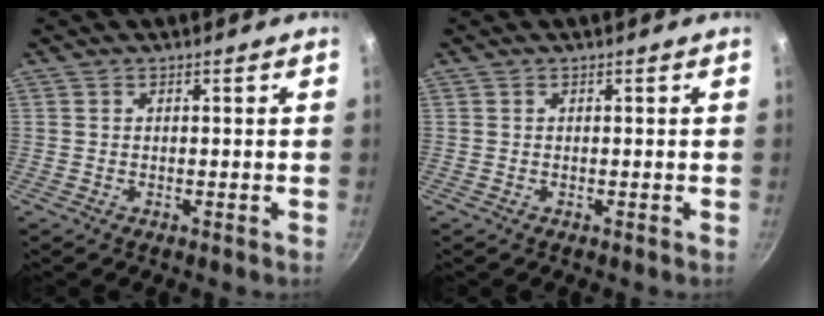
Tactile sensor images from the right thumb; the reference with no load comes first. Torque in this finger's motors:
{"motor_torque": [-0.03, 0.02, 0.00, 0.00, 0.00]}